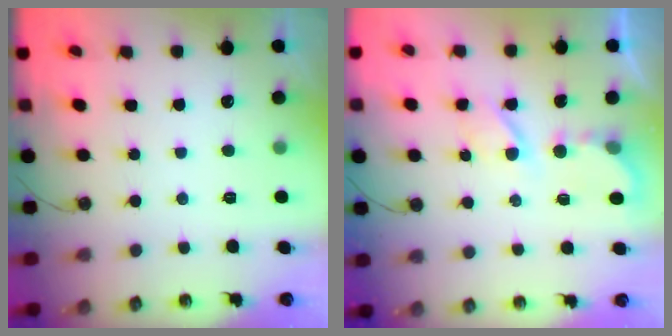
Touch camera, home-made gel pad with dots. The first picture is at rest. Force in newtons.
{"total": 5.7, "press": 5.7, "slide": 0.5}